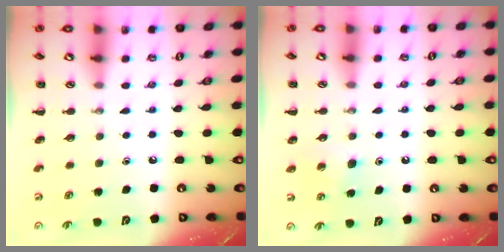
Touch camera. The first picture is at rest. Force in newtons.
{"total": 5.4, "press": 5.2, "slide": 1.5}